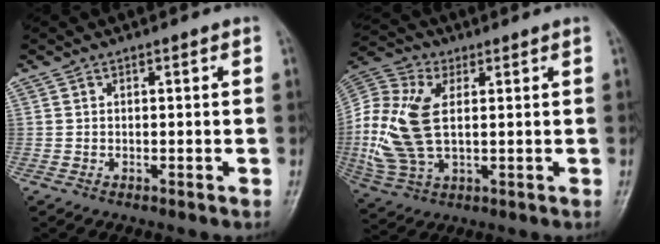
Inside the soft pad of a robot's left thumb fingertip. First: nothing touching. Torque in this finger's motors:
{"motor_torque": [-0.14, 1.45, 1.11, 0.49, 0.44]}